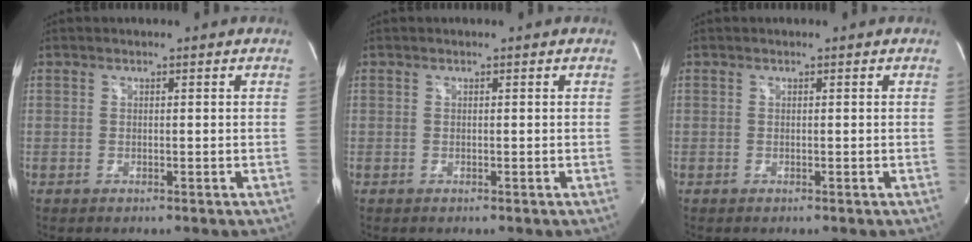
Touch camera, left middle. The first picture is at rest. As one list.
[{"total": 0.0}, {"total": 0.0}]